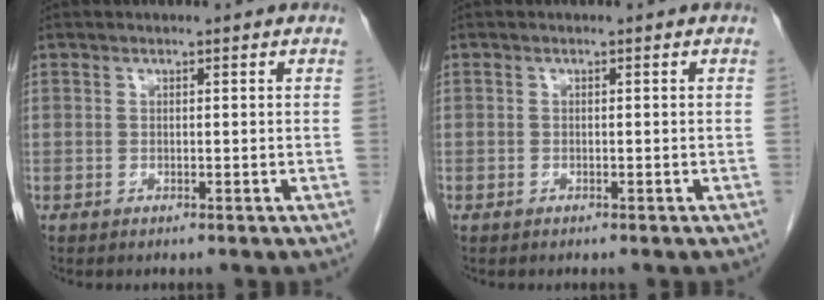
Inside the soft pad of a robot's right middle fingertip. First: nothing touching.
{"total": 0.0}